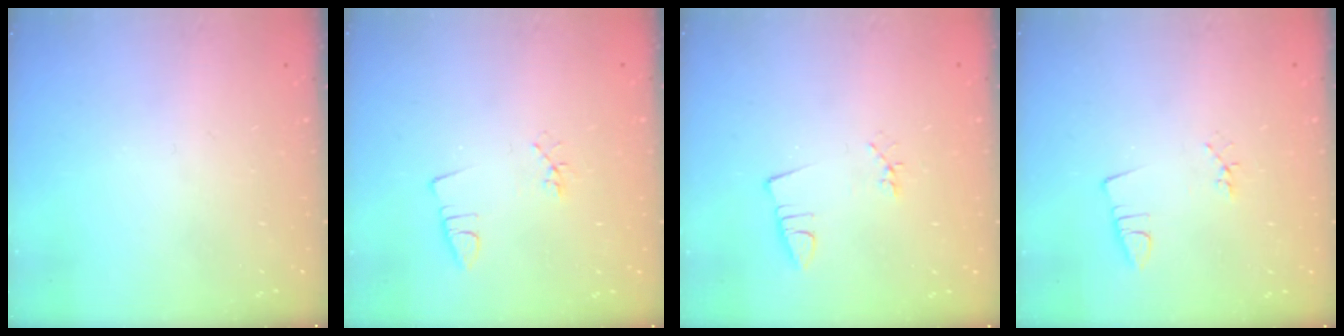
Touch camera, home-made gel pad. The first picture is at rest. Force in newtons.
{"total": 2.4, "press": 1.9, "slide": 1.5}
{"total": 2.0, "press": 1.4, "slide": 1.4}
{"total": 2.2, "press": 1.7, "slide": 1.3}